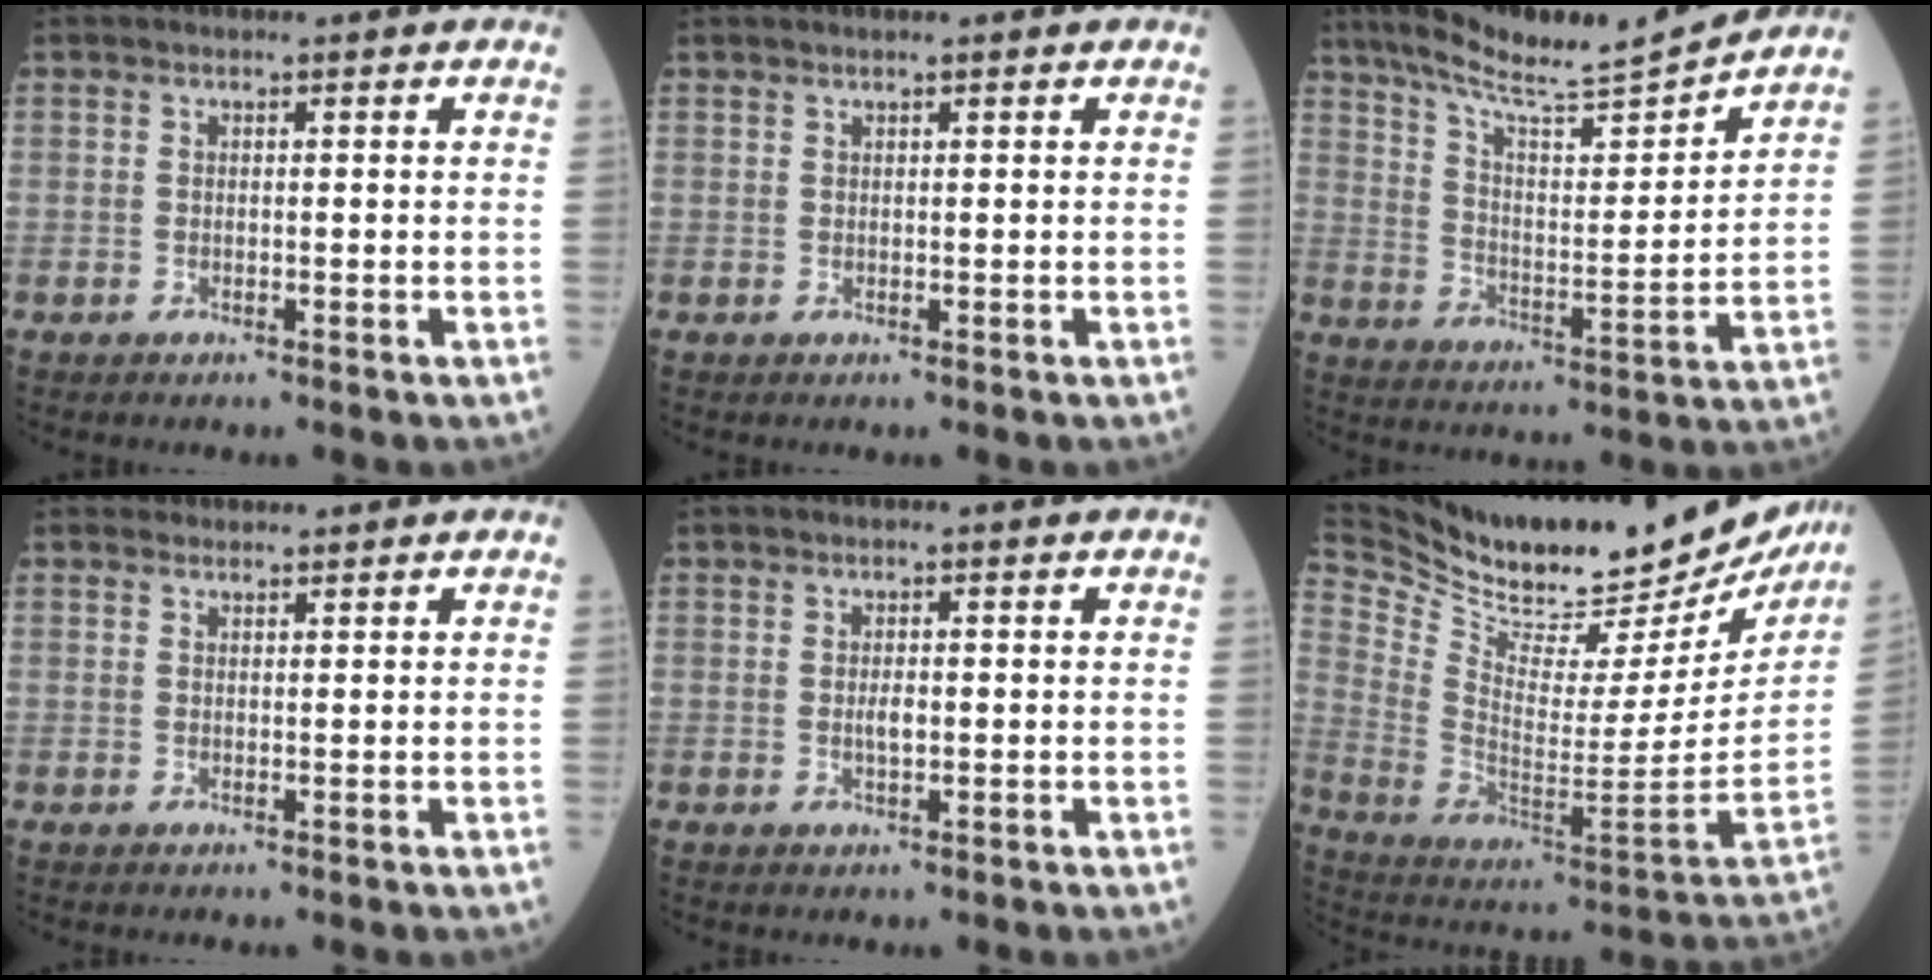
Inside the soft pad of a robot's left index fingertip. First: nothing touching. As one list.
[{"total": 1.3, "force": [1.0, 0.1, 0.8], "torque": [-0.014, 0.013, 0.017]}, {"total": 17.1, "force": [15.4, 0.0, 7.3], "torque": [-0.125, -0.002, 0.242]}, {"total": 1.4, "force": [1.4, 0.4, -0.1], "torque": [-0.005, 0.013, 0.025]}, {"total": 1.5, "force": [0.1, 0.4, 1.4], "torque": [-0.030, -0.001, 0.003]}, {"total": 33.1, "force": [29.5, 7.2, 13.4], "torque": [-0.254, -0.080, 0.419]}]